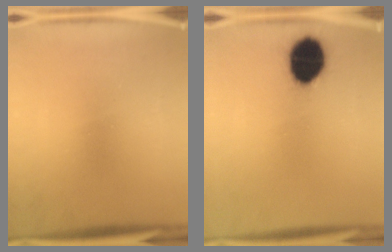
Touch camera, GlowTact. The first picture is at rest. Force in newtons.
{"total": 12.9}